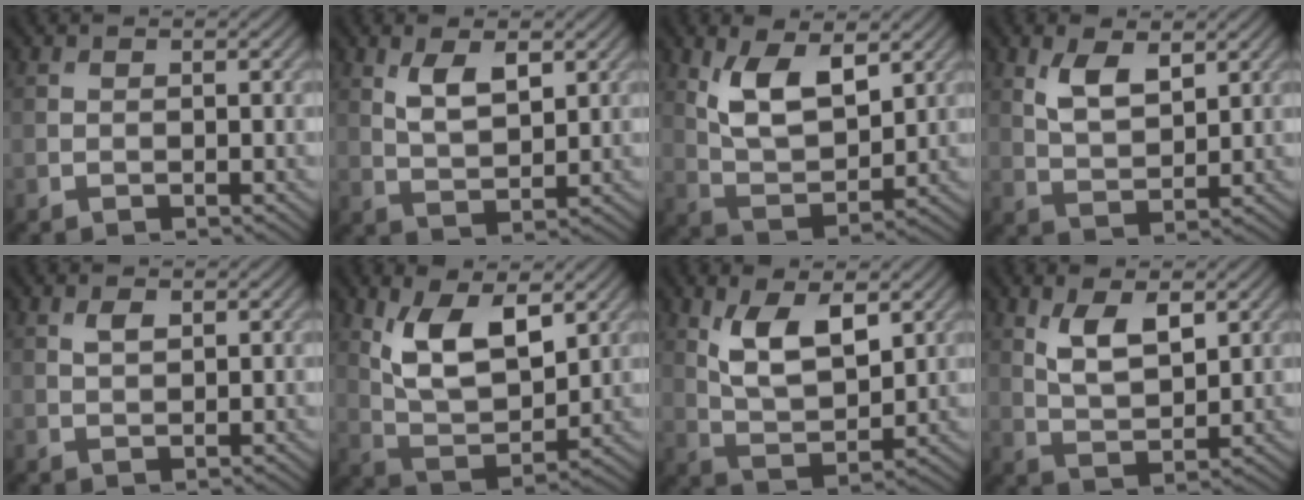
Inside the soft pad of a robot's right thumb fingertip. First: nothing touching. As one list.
[{"total": 4.9, "force": [2.3, 2.1, 3.8], "torque": [-0.082, -0.005, 0.047]}, {"total": 8.7, "force": [4.0, 4.0, 6.6], "torque": [-0.136, -0.006, 0.079]}, {"total": 5.1, "force": [2.6, 2.3, 3.8], "torque": [-0.084, -0.005, 0.051]}, {"total": 1.5, "force": [0.7, 0.7, 1.1], "torque": [-0.025, -0.001, 0.017]}, {"total": 10.2, "force": [4.4, 4.9, 7.8], "torque": [-0.161, -0.007, 0.088]}, {"total": 8.2, "force": [3.6, 3.7, 6.4], "torque": [-0.130, -0.006, 0.070]}, {"total": 6.0, "force": [2.7, 2.6, 4.7], "torque": [-0.097, -0.008, 0.053]}]